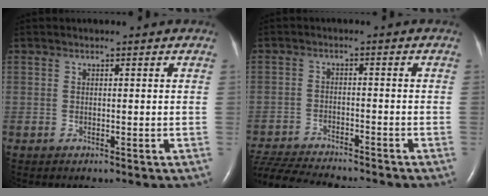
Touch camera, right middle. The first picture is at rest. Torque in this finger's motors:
{"motor_torque": [0.61, -0.70, 0.02, 0.02]}